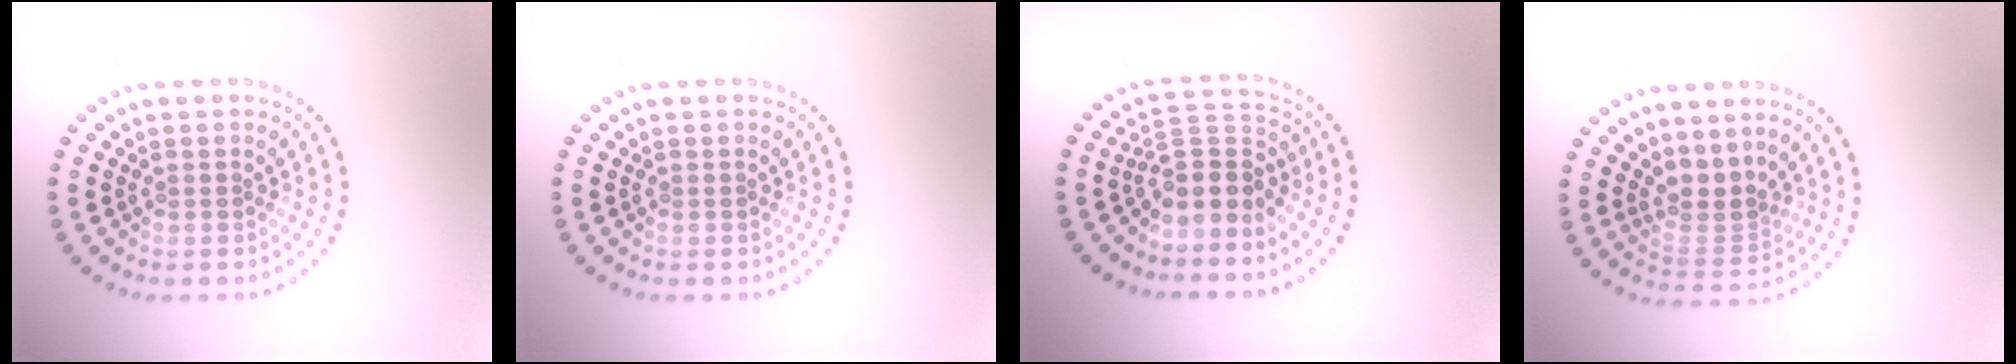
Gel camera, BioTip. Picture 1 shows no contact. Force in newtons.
{"total": 0.0}
{"total": 3.6, "press": 2.7, "slide": 2.4}
{"total": 3.0, "press": 2.1, "slide": 2.1}